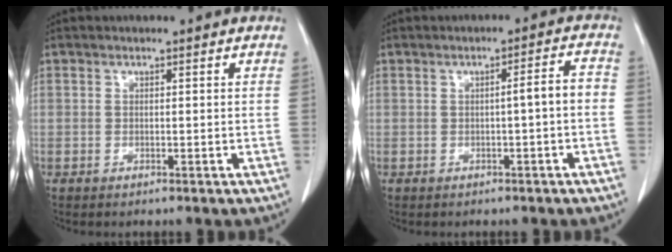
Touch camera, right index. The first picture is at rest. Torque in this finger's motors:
{"motor_torque": [0.60, -0.23, 0.26, 0.05]}